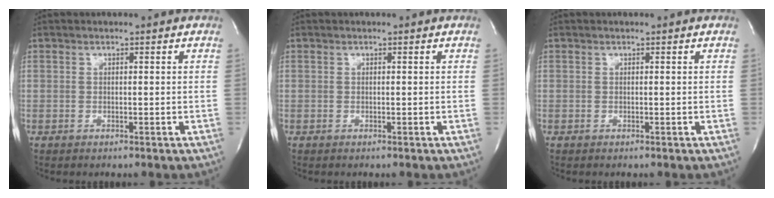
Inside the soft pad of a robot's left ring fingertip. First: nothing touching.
{"total": 0.0}
{"total": 0.0}